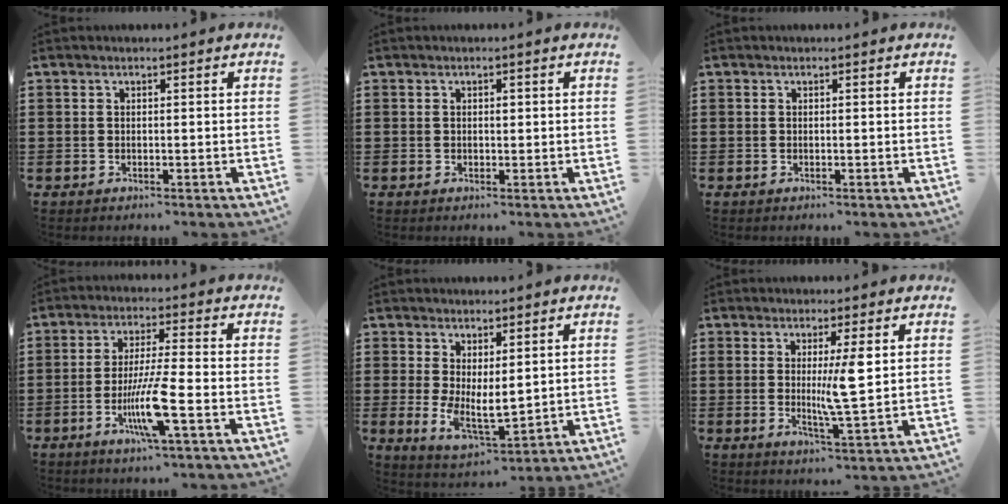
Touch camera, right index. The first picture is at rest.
{"total": 0.9, "force": [0.3, 0.6, 0.5], "torque": [-0.003, 0.000, 0.004]}
{"total": 0.0}
{"total": 8.8, "force": [-3.2, 0.5, 8.2], "torque": [-0.161, -0.015, -0.063]}
{"total": 5.3, "force": [1.3, 2.3, 4.6], "torque": [-0.087, -0.010, 0.024]}
{"total": 6.0, "force": [1.3, 0.3, 5.9], "torque": [-0.105, -0.009, 0.016]}